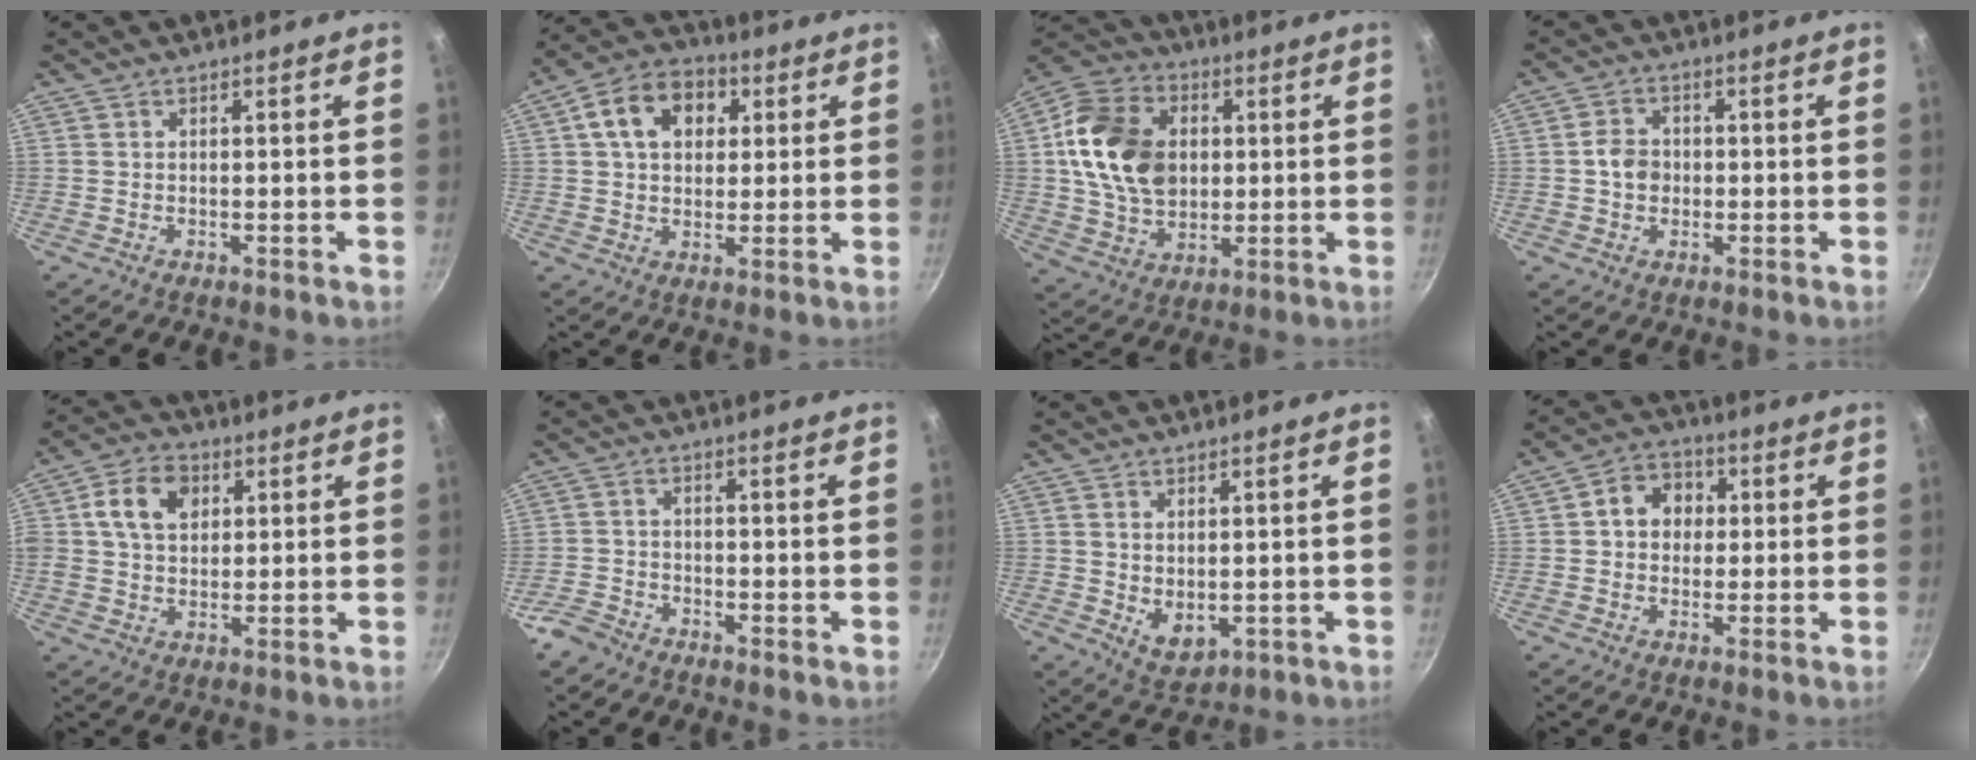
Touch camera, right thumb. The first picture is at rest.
{"total": 12.2, "force": [3.6, 8.9, 7.6], "torque": [-0.104, 0.013, 0.045]}
{"total": 18.2, "force": [2.4, 13.5, 12.0], "torque": [-0.193, 0.004, 0.039]}
{"total": 4.5, "force": [-0.4, 3.8, 2.4], "torque": [-0.025, 0.013, -0.013]}
{"total": 9.5, "force": [2.6, 7.1, 5.7], "torque": [-0.085, 0.005, 0.033]}
{"total": 3.8, "force": [-3.0, 2.0, 1.1], "torque": [-0.022, 0.027, -0.062]}
{"total": 5.1, "force": [0.6, 3.4, 3.8], "torque": [-0.053, -0.018, 0.021]}
{"total": 7.5, "force": [1.1, 6.3, 3.9], "torque": [-0.033, 0.012, 0.004]}